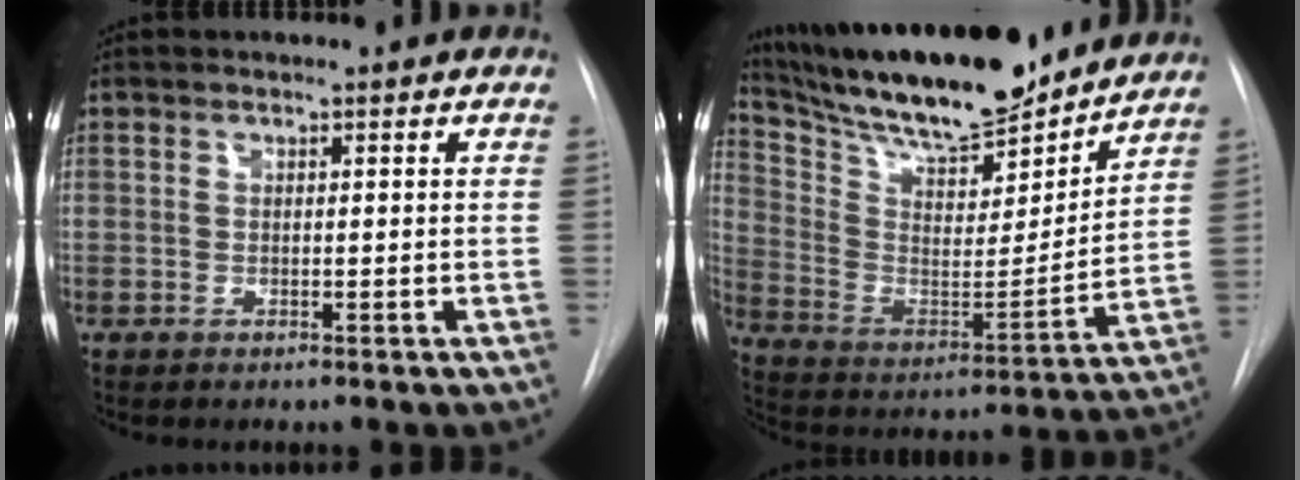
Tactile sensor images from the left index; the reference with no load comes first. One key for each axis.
{"total": 23.7, "fx": 20.8, "fy": 4.6, "fz": 10.5, "tx": -0.192, "ty": -0.007, "tz": 0.334}